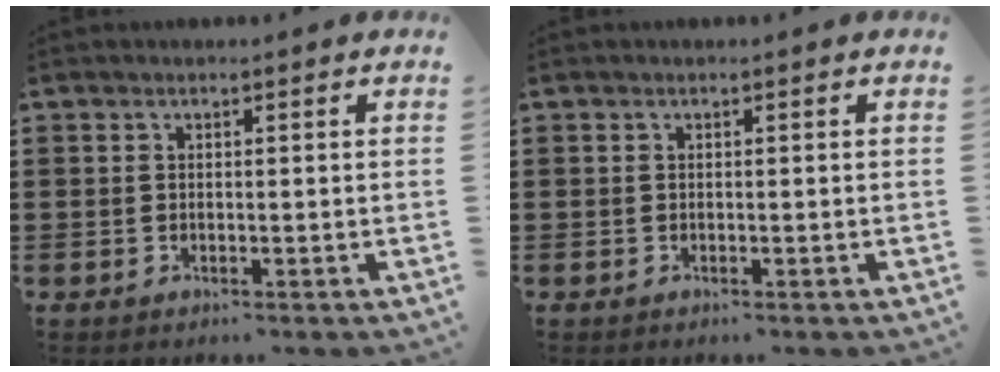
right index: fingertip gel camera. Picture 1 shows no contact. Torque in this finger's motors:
{"motor_torque": [-0.06, -0.09, -0.03, -0.02]}